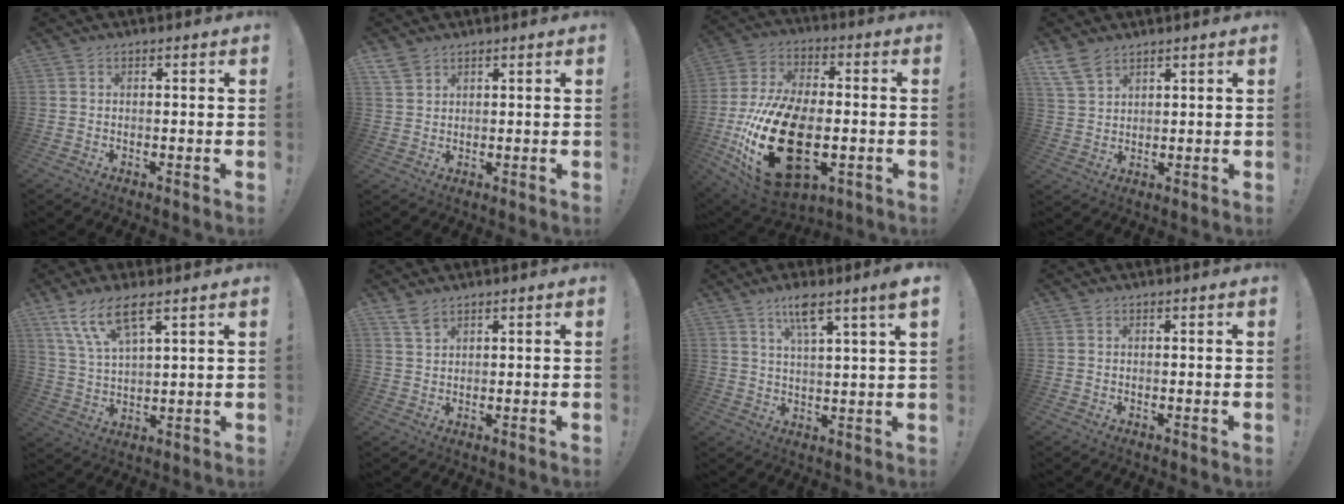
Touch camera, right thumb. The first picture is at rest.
{"total": 3.6, "force": [3.0, 1.6, 1.1], "torque": [-0.028, -0.015, 0.060]}
{"total": 27.5, "force": [-6.4, 16.2, 21.2], "torque": [-0.414, 0.032, -0.091]}
{"total": 6.5, "force": [5.0, 3.0, 2.9], "torque": [-0.068, -0.019, 0.101]}
{"total": 11.0, "force": [7.1, 3.4, 7.6], "torque": [-0.161, -0.019, 0.133]}
{"total": 3.7, "force": [2.8, 1.2, 2.1], "torque": [-0.045, -0.009, 0.052]}
{"total": 8.0, "force": [5.2, 0.8, 6.0], "torque": [-0.103, -0.019, 0.084]}
{"total": 0.0}